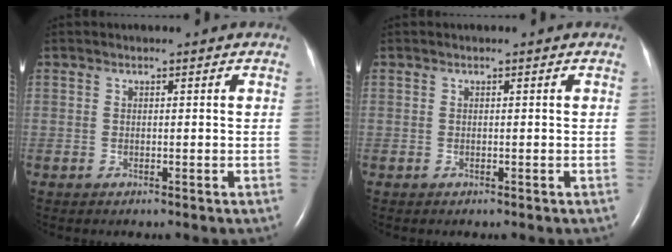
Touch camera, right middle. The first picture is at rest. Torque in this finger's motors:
{"motor_torque": [0.07, -0.15, 0.00, 0.00]}